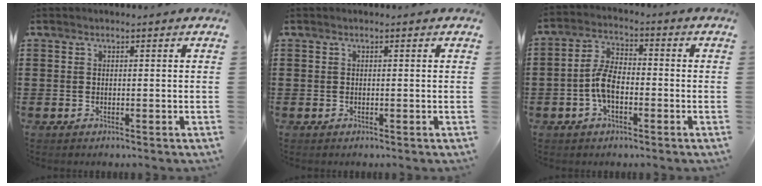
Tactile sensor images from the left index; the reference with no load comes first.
{"total": 0.0}
{"total": 6.5, "force": [-1.8, 3.2, 5.3], "torque": [-0.127, 0.001, -0.040]}